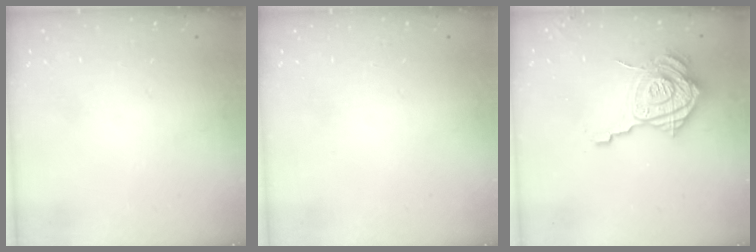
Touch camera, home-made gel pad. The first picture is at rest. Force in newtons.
{"total": 0.0}
{"total": 19.5, "press": 19.4, "slide": 2.0}